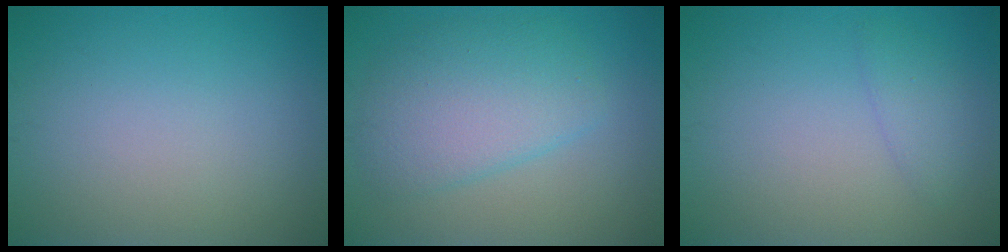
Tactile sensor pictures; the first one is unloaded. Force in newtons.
{"total": 5.1, "press": 5.1, "slide": 0.3}
{"total": 1.5, "press": 1.5, "slide": 0.2}